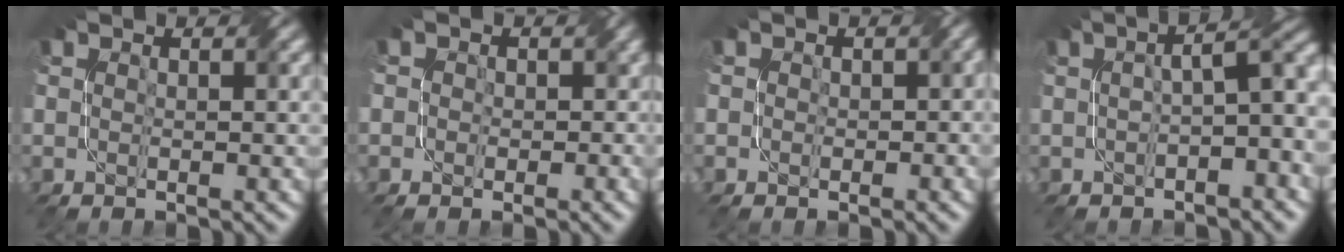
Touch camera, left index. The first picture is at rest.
{"total": 3.0, "force": [0.3, 2.8, 0.9], "torque": [0.007, 0.014, -0.020]}
{"total": 1.7, "force": [0.1, 1.5, 0.7], "torque": [0.001, 0.002, 0.001]}
{"total": 5.3, "force": [-0.2, 1.5, 5.1], "torque": [-0.059, 0.020, -0.004]}